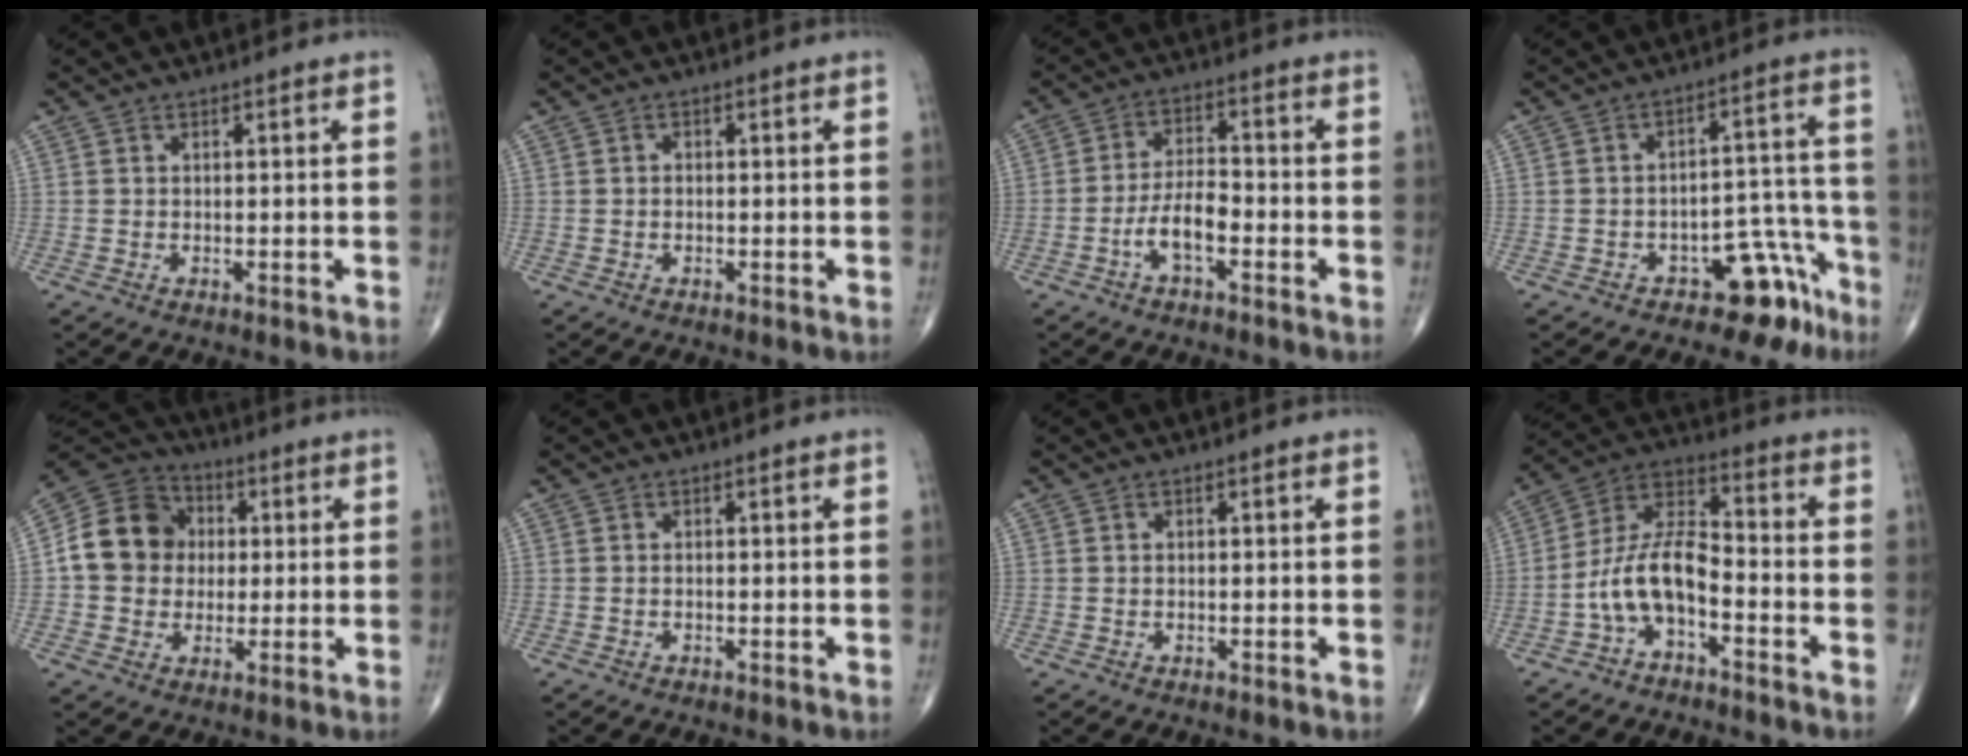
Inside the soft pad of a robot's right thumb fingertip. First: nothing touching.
{"total": 0.6, "force": [-0.1, 0.4, 0.4], "torque": [-0.005, 0.001, -0.006]}
{"total": 6.6, "force": [-2.8, 2.8, 5.3], "torque": [-0.096, 0.029, -0.055]}
{"total": 9.1, "force": [-6.1, 5.0, 4.5], "torque": [-0.013, 0.084, -0.085]}
{"total": 13.1, "force": [1.0, 11.4, 6.3], "torque": [-0.092, 0.023, 0.007]}
{"total": 0.0}
{"total": 0.0}
{"total": 10.4, "force": [-4.1, 4.9, 8.2], "torque": [-0.157, 0.063, -0.086]}